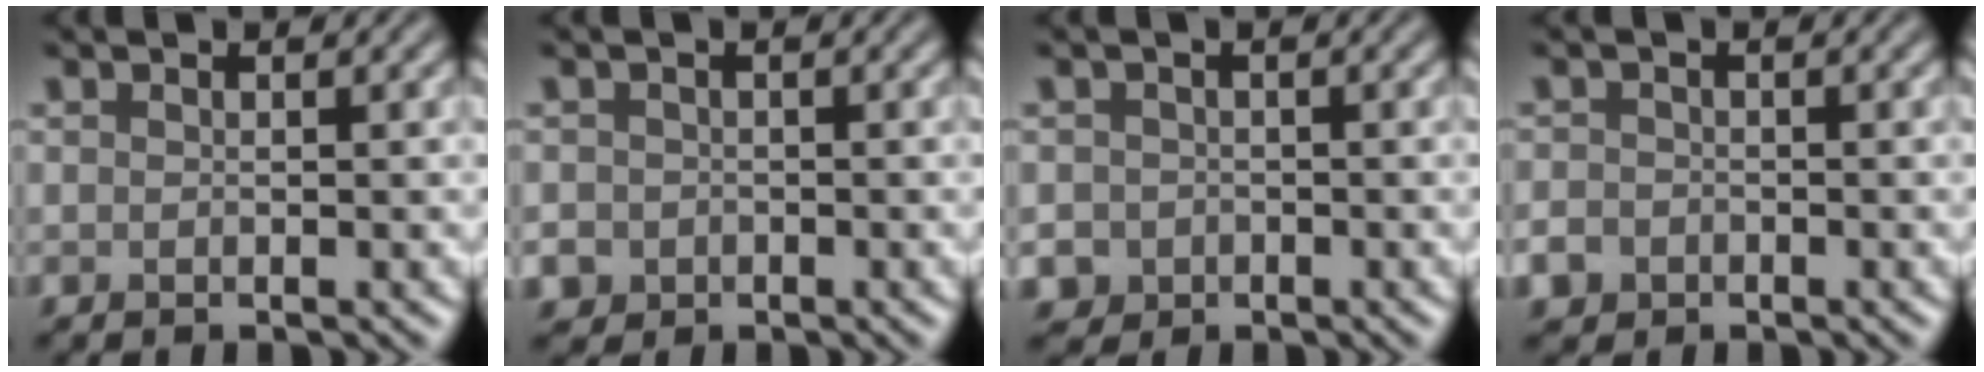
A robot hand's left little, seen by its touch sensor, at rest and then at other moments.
{"total": 4.1, "force": [-2.0, 3.4, 1.0], "torque": [-0.014, -0.018, -0.034]}
{"total": 3.1, "force": [-1.5, 2.7, 0.5], "torque": [0.001, -0.009, -0.027]}
{"total": 2.1, "force": [-1.2, 1.6, 0.6], "torque": [-0.012, -0.002, -0.025]}